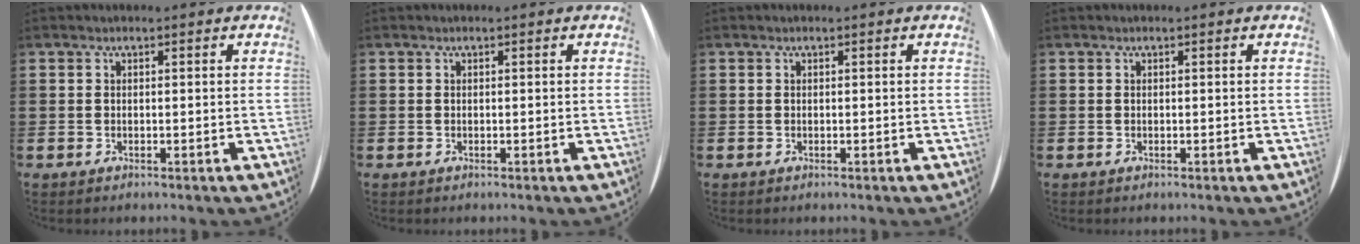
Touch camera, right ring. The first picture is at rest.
{"total": 0.0}
{"total": 0.0}
{"total": 0.0}